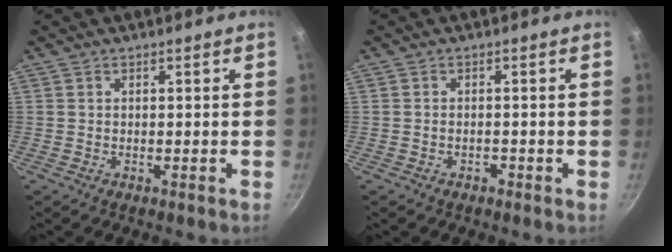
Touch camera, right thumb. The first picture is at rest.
{"total": 1.0, "force": [-0.7, 0.6, 0.5], "torque": [-0.009, 0.006, -0.010]}